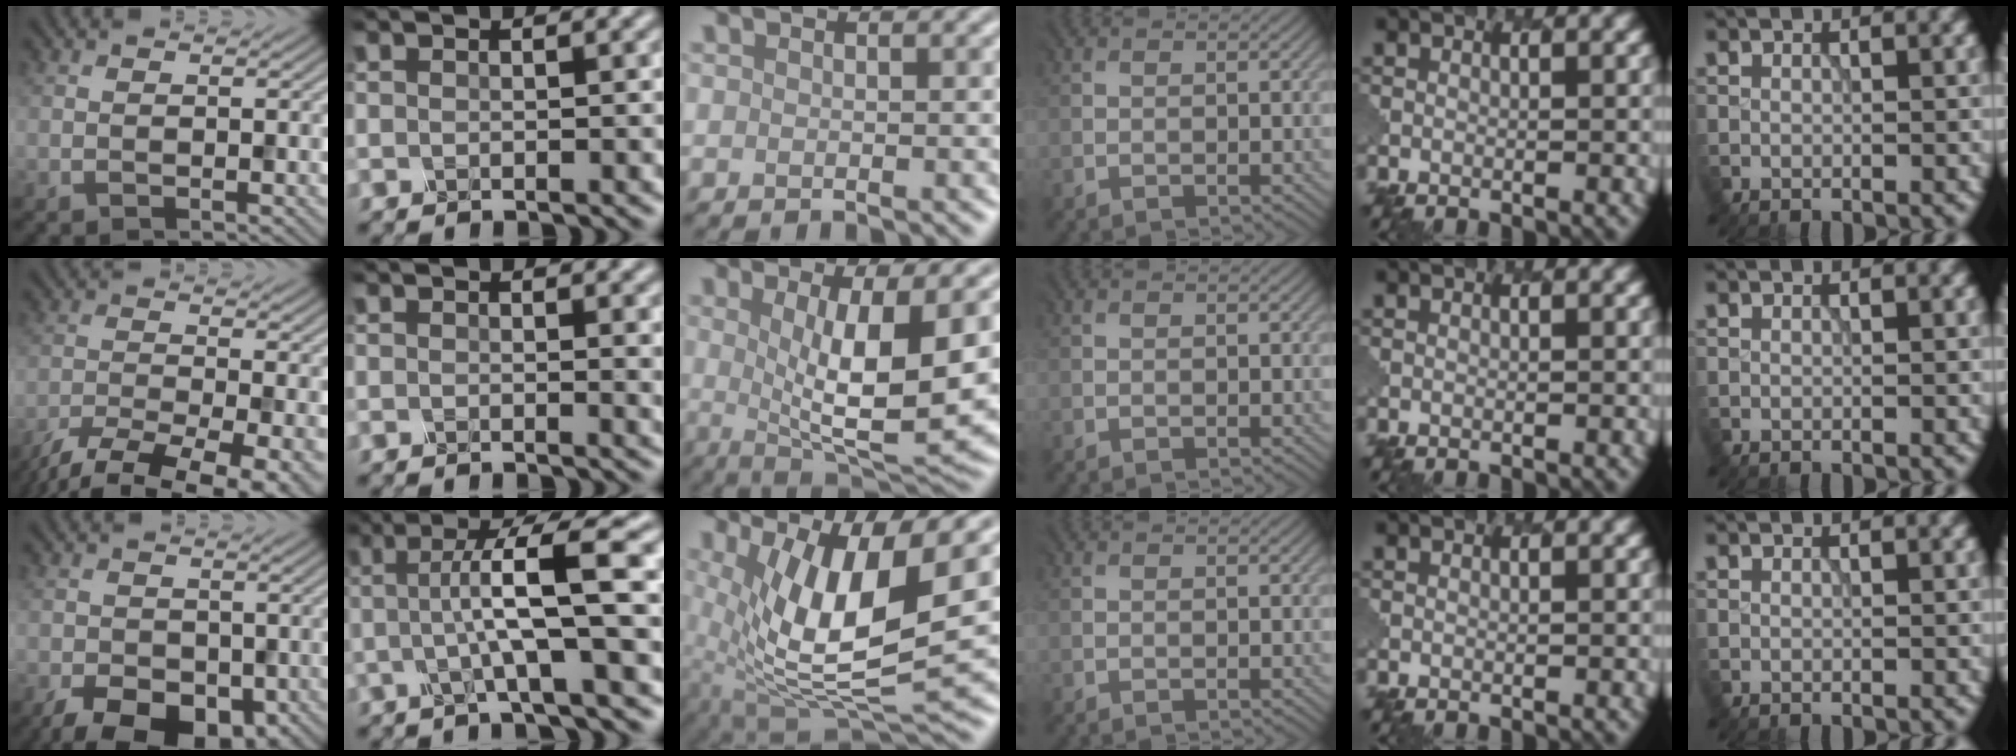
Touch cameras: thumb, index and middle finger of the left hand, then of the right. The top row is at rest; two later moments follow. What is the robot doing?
{"motion": "dispense", "object": "oil cruet"}